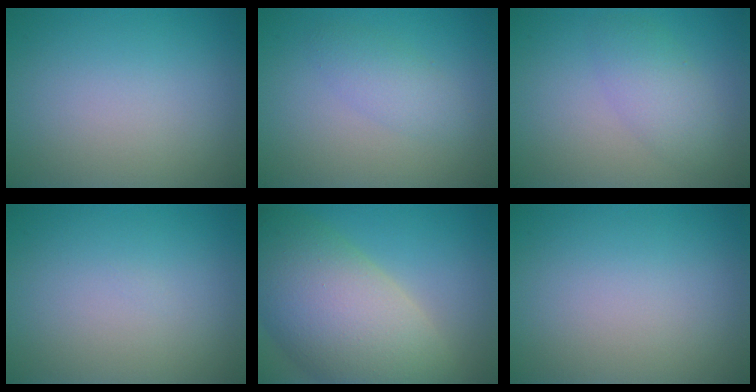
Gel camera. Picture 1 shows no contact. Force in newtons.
{"total": 2.0, "press": 2.0, "slide": 0.0}
{"total": 3.0, "press": 3.0, "slide": 0.1}
{"total": 0.0}
{"total": 12.6, "press": 12.5, "slide": 1.0}
{"total": 0.0}